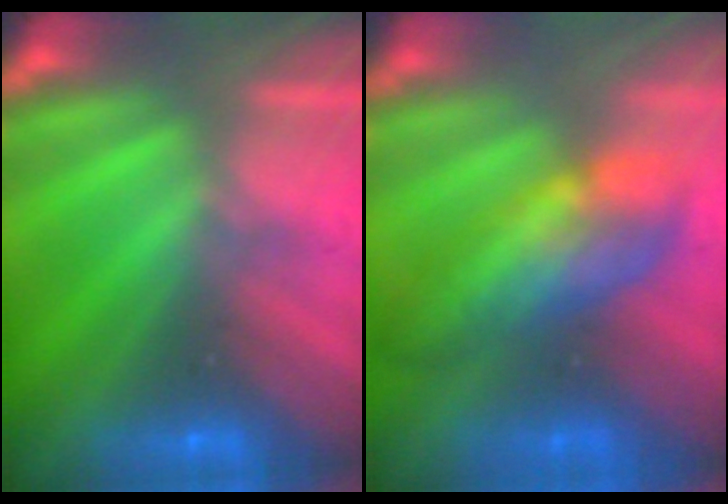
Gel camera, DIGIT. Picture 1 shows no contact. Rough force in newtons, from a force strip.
{"total": 9.1}